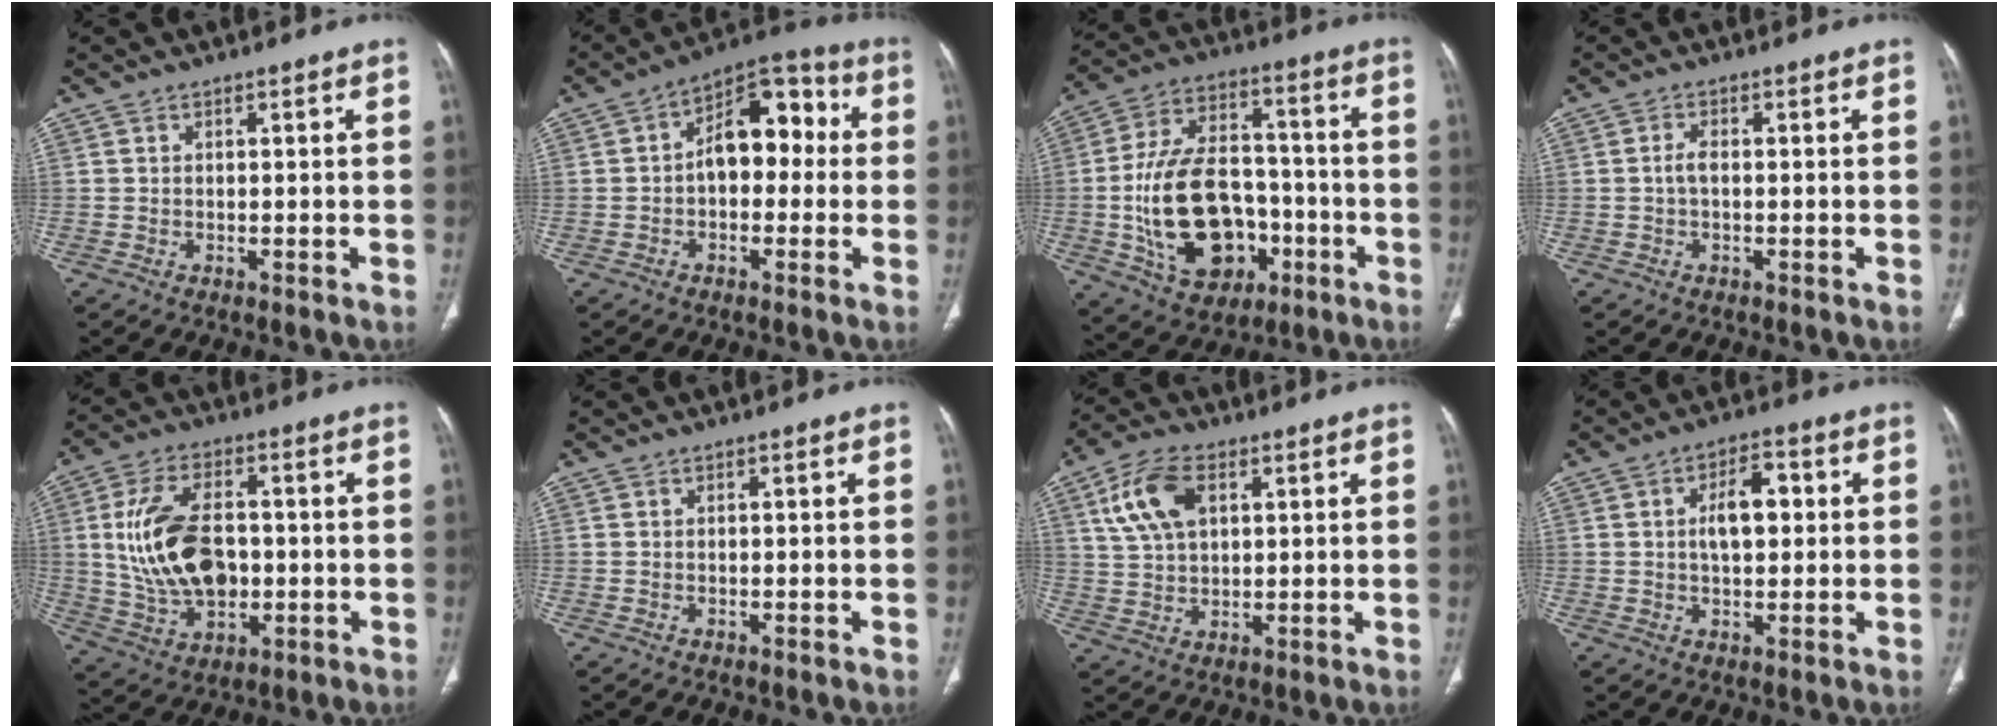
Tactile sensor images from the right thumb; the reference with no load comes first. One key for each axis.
{"total": 12.0, "fx": 0.3, "fy": 7.5, "fz": 9.4, "tx": -0.102, "ty": 0.041, "tz": -0.009}
{"total": 21.6, "fx": -5.0, "fy": 14.4, "fz": 15.2, "tx": -0.244, "ty": 0.036, "tz": -0.066}
{"total": 1.8, "fx": -0.2, "fy": 0.8, "fz": 1.6, "tx": -0.031, "ty": 0.002, "tz": -0.006}
{"total": 16.1, "fx": 0.1, "fy": 9.9, "fz": 12.7, "tx": -0.224, "ty": 0.007, "tz": 0.014}
{"total": 0.0}
{"total": 10.5, "fx": 3.9, "fy": 6.1, "fz": 7.6, "tx": -0.145, "ty": 0.003, "tz": 0.077}
{"total": 7.5, "fx": 1.0, "fy": 4.0, "fz": 6.3, "tx": -0.088, "ty": 0.014, "tz": 0.013}